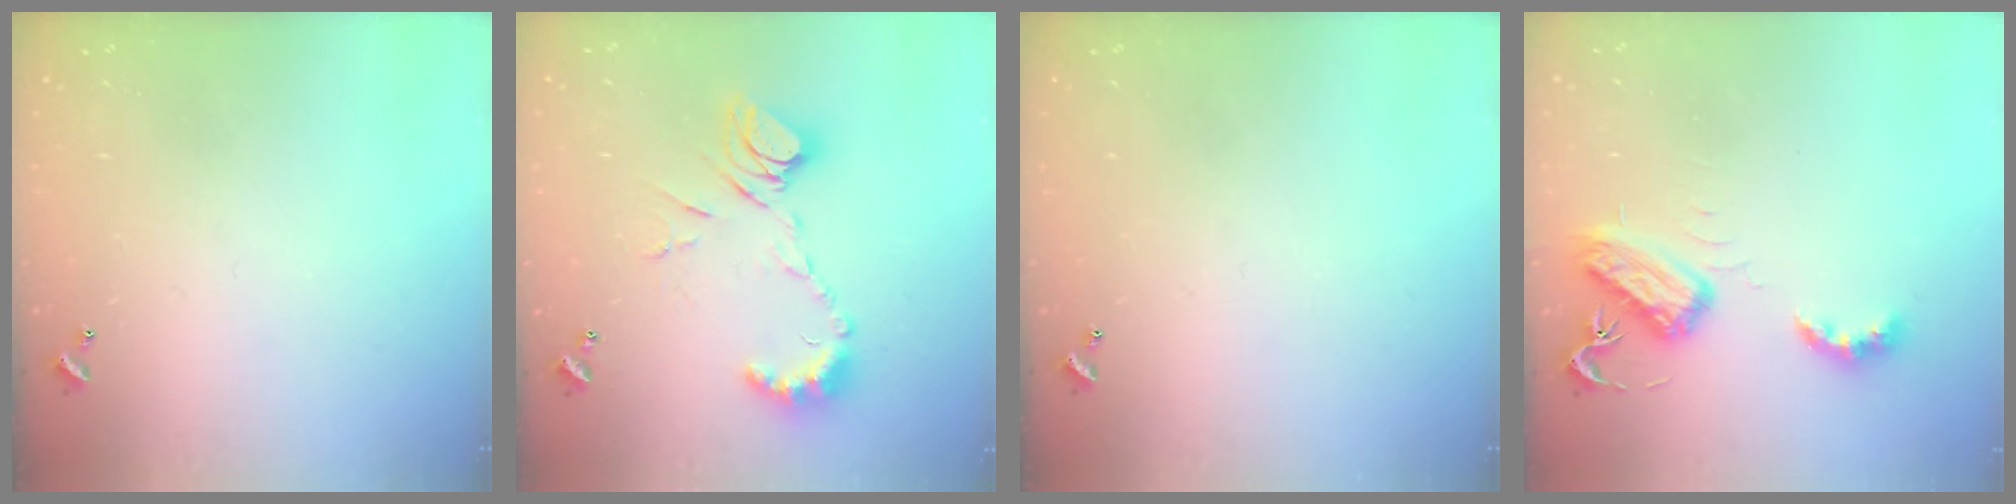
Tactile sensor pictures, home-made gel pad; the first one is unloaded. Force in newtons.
{"total": 13.7, "press": 13.6, "slide": 1.5}
{"total": 0.0}
{"total": 6.4, "press": 6.4, "slide": 0.2}